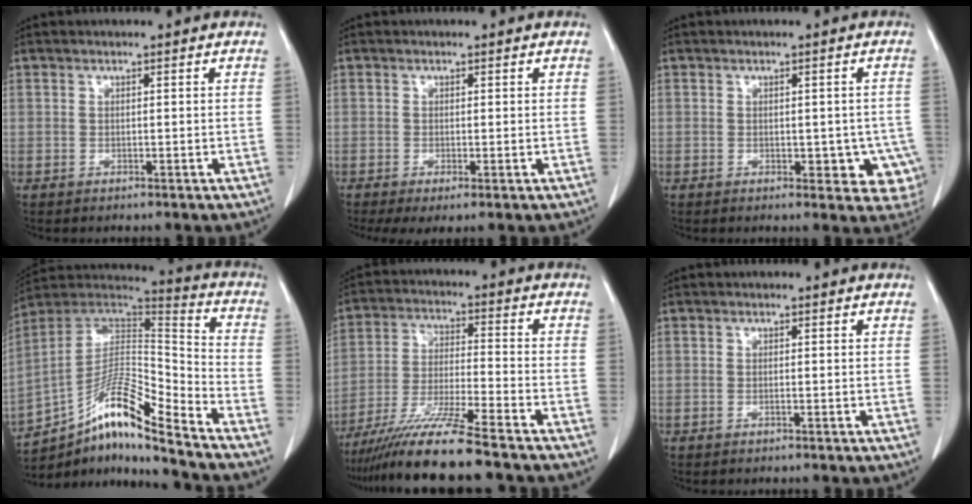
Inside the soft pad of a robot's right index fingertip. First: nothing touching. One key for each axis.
{"total": 3.2, "fx": -1.4, "fy": 1.0, "fz": 2.7, "tx": -0.046, "ty": -0.012, "tz": -0.022}
{"total": 6.4, "fx": -1.2, "fy": 3.7, "fz": 5.0, "tx": -0.030, "ty": 0.008, "tz": -0.009}
{"total": 16.4, "fx": -12.0, "fy": 1.2, "fz": 11.1, "tx": -0.200, "ty": 0.029, "tz": -0.211}
{"total": 12.7, "fx": -10.3, "fy": -1.0, "fz": 7.3, "tx": -0.134, "ty": -0.027, "tz": -0.183}
{"total": 0.0}